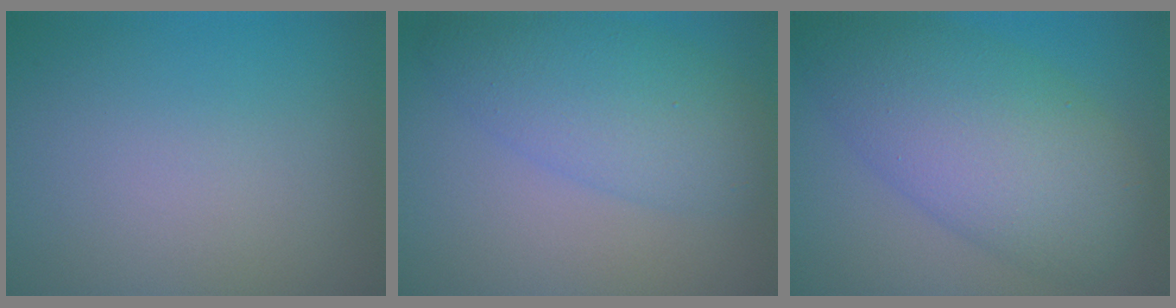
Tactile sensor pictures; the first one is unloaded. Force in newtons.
{"total": 5.5, "press": 5.5, "slide": 0.1}
{"total": 8.9, "press": 8.9, "slide": 0.0}